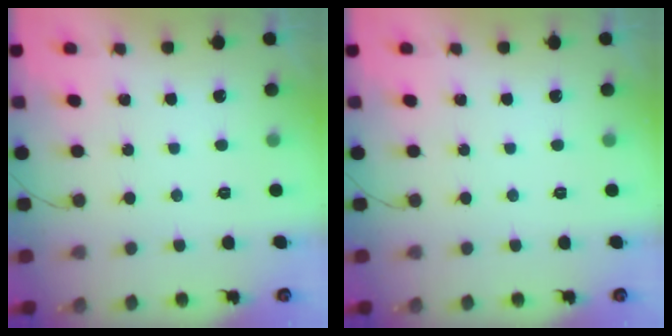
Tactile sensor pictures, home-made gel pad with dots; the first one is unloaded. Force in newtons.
{"total": 0.0}